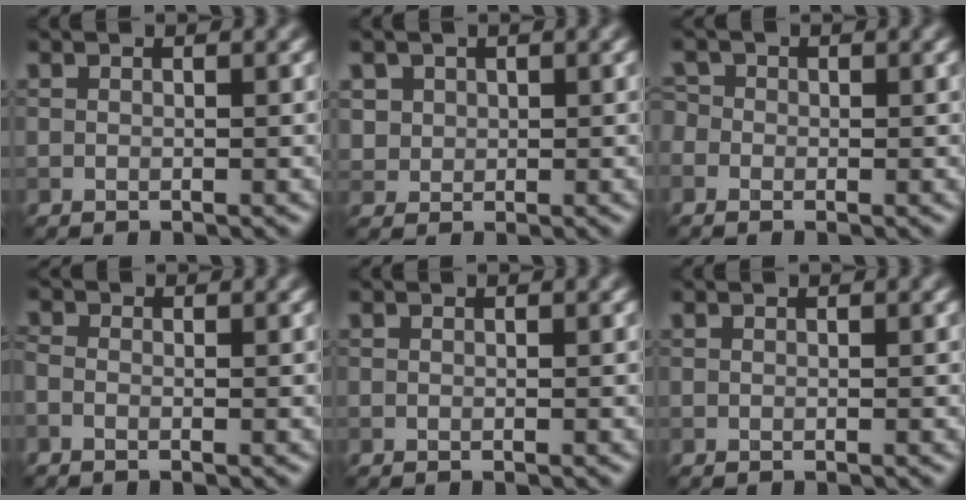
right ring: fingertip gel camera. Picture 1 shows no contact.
{"total": 1.8, "force": [0.7, 1.6, 0.4], "torque": [-0.011, -0.006, 0.029]}
{"total": 1.4, "force": [-0.1, 1.3, 0.5], "torque": [-0.007, 0.004, -0.014]}
{"total": 1.0, "force": [-0.4, 0.6, 0.7], "torque": [-0.018, -0.005, -0.015]}
{"total": 0.0}
{"total": 0.0}